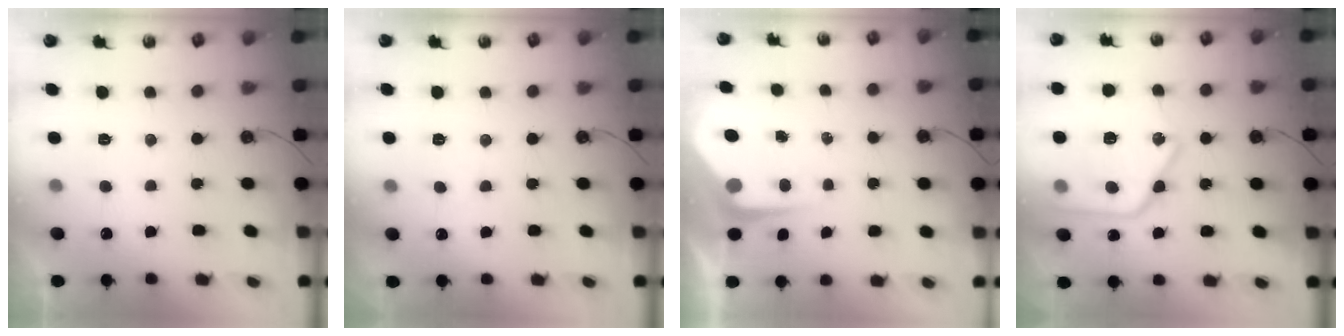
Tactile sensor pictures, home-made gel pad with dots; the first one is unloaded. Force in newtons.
{"total": 4.7, "press": 4.6, "slide": 0.7}
{"total": 4.9, "press": 4.9, "slide": 0.3}
{"total": 23.0, "press": 22.9, "slide": 2.1}